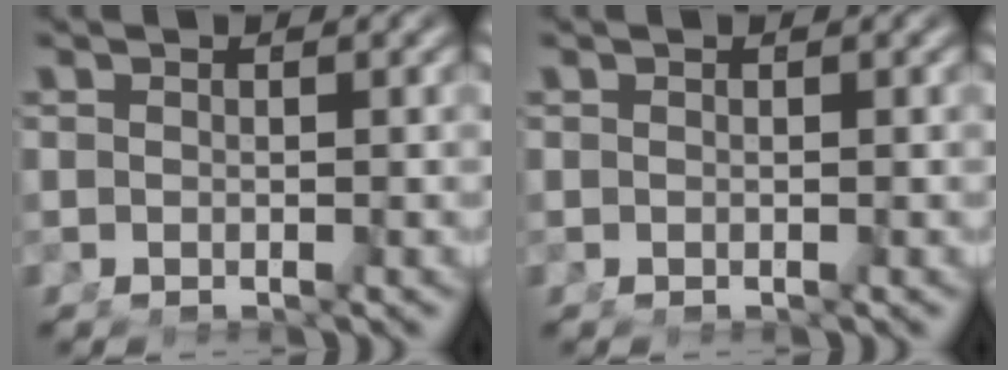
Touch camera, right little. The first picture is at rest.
{"total": 0.0}